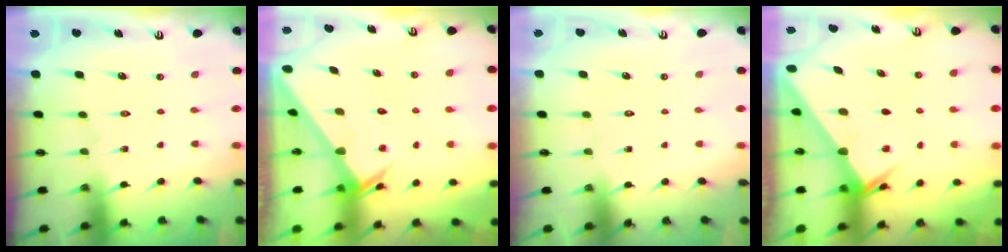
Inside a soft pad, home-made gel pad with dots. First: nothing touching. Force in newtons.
{"total": 2.3, "press": 2.3, "slide": 0.1}
{"total": 1.7, "press": 1.7, "slide": 0.1}
{"total": 2.0, "press": 2.0, "slide": 0.1}